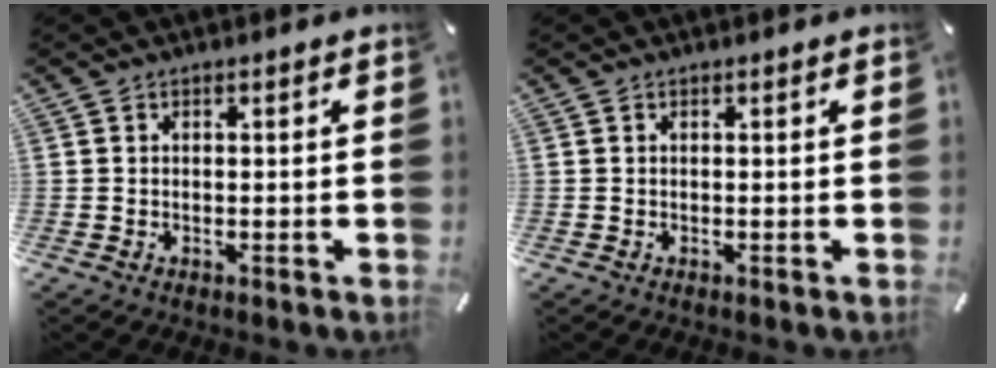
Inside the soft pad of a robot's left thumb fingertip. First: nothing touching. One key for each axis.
{"total": 0.0}